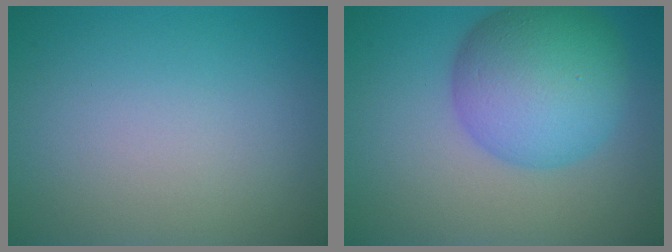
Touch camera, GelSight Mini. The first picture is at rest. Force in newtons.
{"total": 9.0, "press": 9.0, "slide": 0.3}